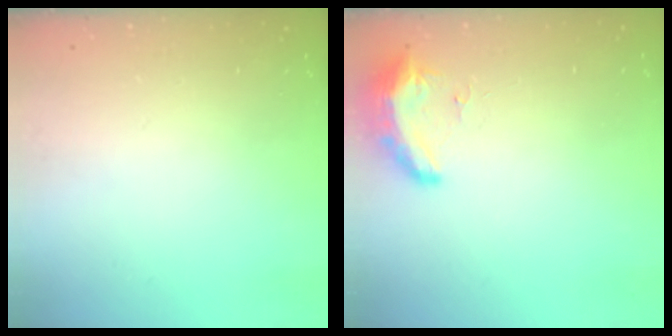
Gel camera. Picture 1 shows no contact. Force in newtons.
{"total": 10.2, "press": 9.3, "slide": 4.2}